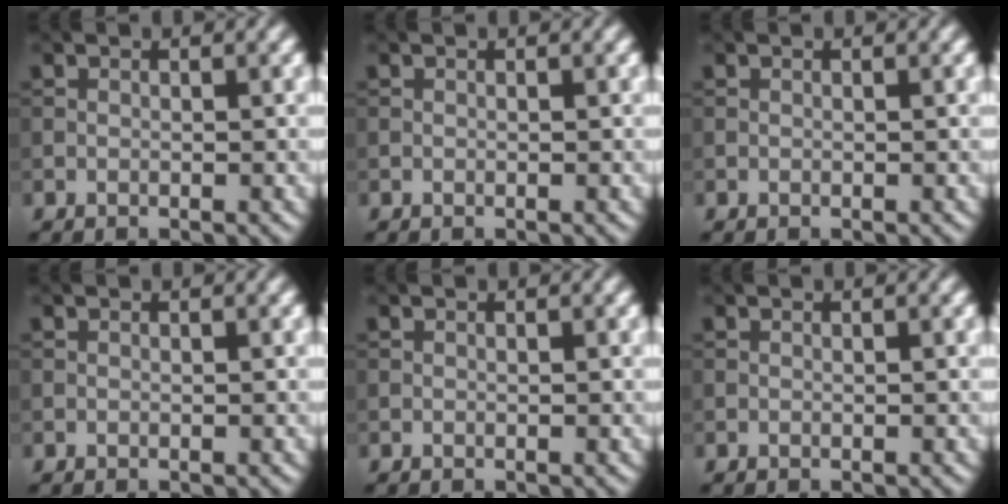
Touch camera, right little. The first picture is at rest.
{"total": 0.0}
{"total": 0.0}
{"total": 0.0}
{"total": 0.0}
{"total": 0.0}